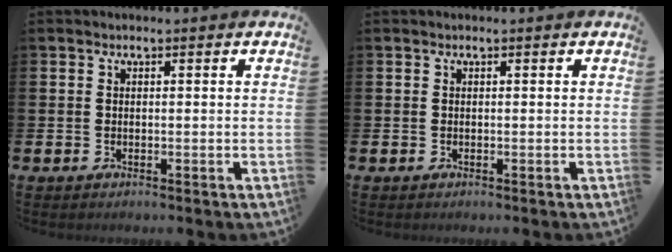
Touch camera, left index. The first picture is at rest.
{"total": 0.0}